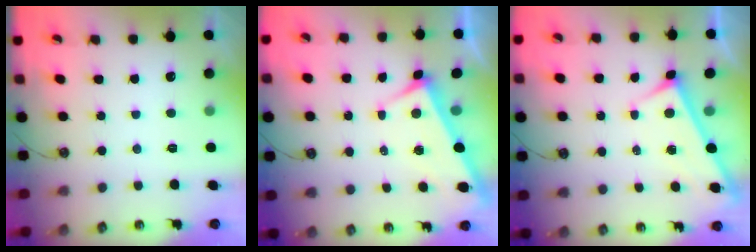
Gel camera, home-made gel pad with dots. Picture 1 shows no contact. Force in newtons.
{"total": 3.8, "press": 3.8, "slide": 0.2}
{"total": 3.0, "press": 3.0, "slide": 0.2}